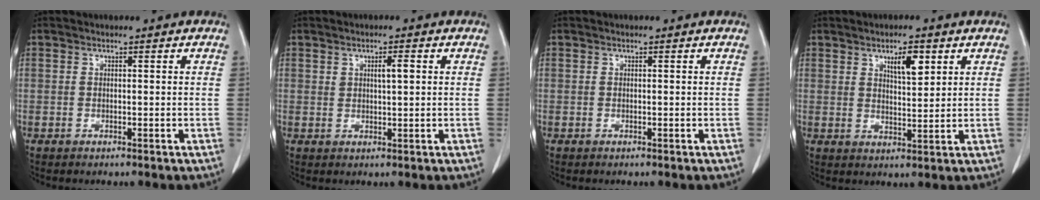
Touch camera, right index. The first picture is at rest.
{"total": 2.3, "force": [0.8, 0.5, 2.1], "torque": [-0.034, 0.000, 0.013]}
{"total": 0.0}
{"total": 5.0, "force": [2.6, 1.4, 4.0], "torque": [-0.070, -0.001, 0.046]}